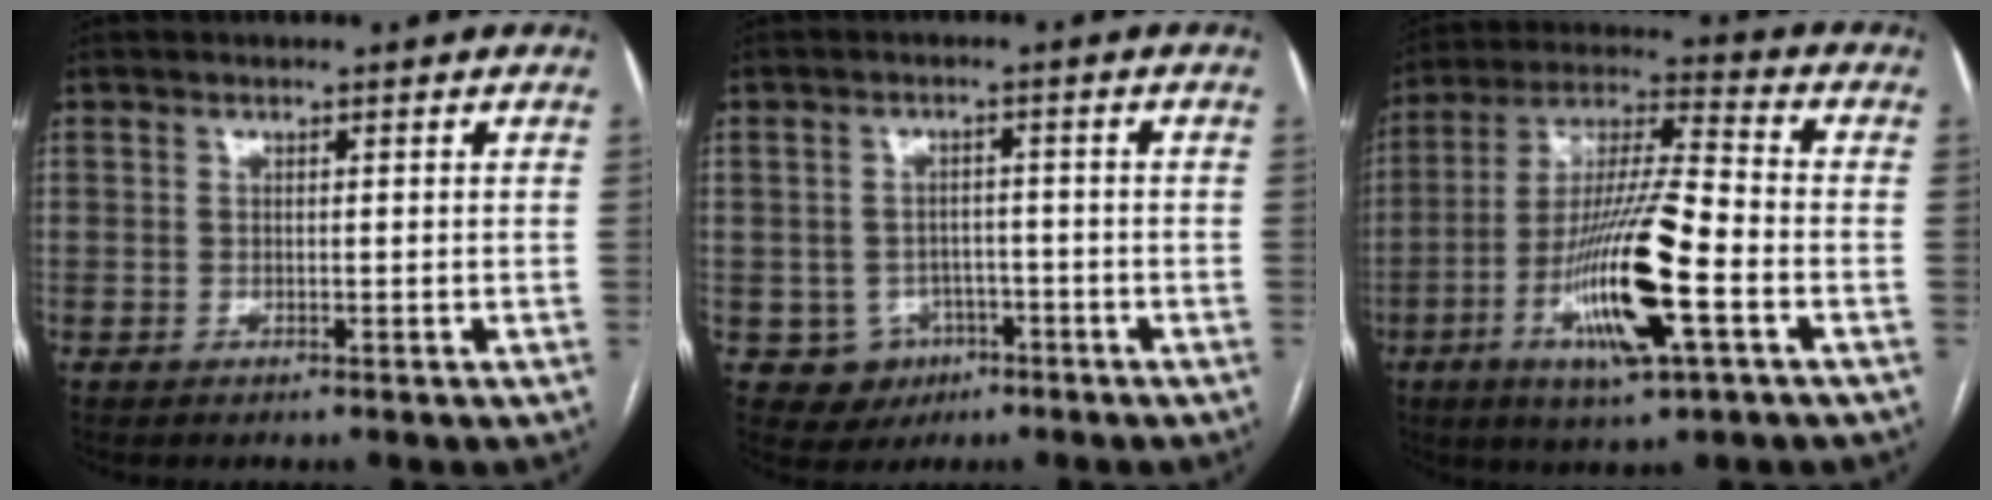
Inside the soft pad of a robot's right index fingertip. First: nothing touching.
{"total": 5.4, "force": [-2.1, 4.9, 0.8], "torque": [-0.006, 0.010, -0.022]}
{"total": 17.3, "force": [-5.8, 2.0, 16.2], "torque": [-0.315, -0.011, -0.102]}